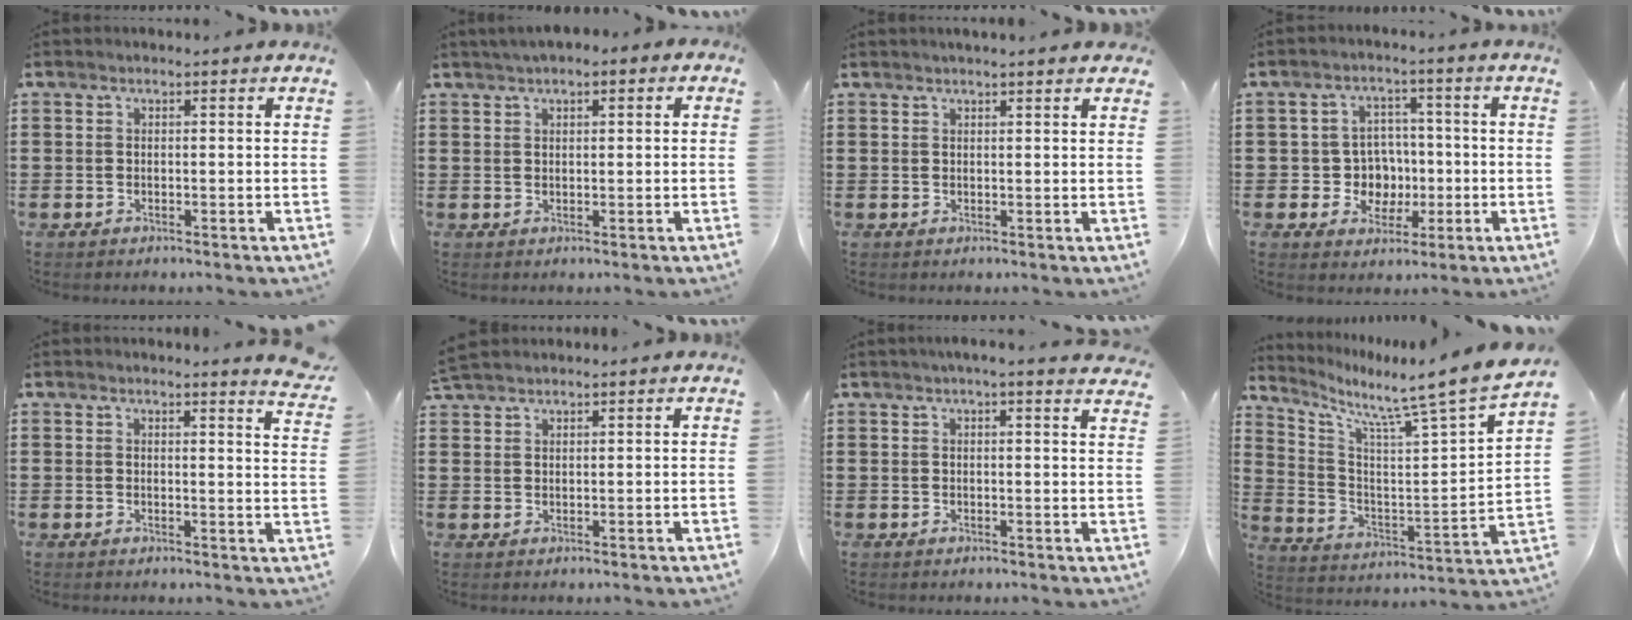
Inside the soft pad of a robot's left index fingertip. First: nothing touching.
{"total": 1.5, "force": [0.7, 0.6, 1.2], "torque": [-0.025, 0.006, 0.011]}
{"total": 1.3, "force": [1.3, 0.0, 0.3], "torque": [-0.009, 0.001, 0.024]}
{"total": 6.0, "force": [-0.6, 5.6, 1.9], "torque": [-0.041, 0.009, -0.011]}
{"total": 3.0, "force": [2.8, -0.6, 0.9], "torque": [-0.018, -0.014, 0.049]}
{"total": 2.2, "force": [2.1, 0.4, 0.4], "torque": [-0.014, 0.002, 0.043]}
{"total": 2.1, "force": [1.9, -0.1, 1.0], "torque": [-0.025, 0.001, 0.034]}
{"total": 7.6, "force": [6.8, -0.9, 3.4], "torque": [-0.085, -0.073, 0.096]}